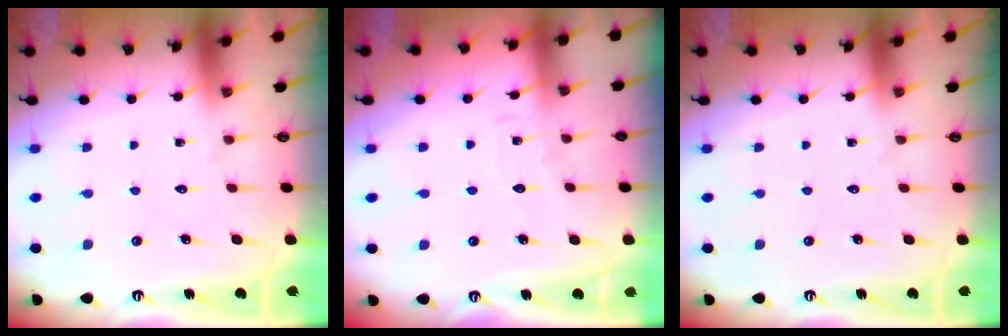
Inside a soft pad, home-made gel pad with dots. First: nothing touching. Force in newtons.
{"total": 3.6, "press": 3.6, "slide": 0.4}
{"total": 0.0}